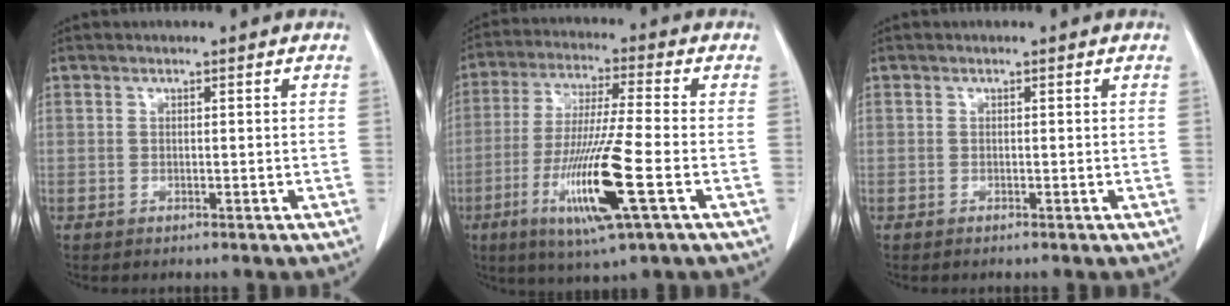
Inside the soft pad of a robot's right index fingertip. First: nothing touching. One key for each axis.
{"total": 14.4, "fx": -4.9, "fy": 0.0, "fz": 13.6, "tx": -0.271, "ty": -0.028, "tz": -0.091}
{"total": 0.0}